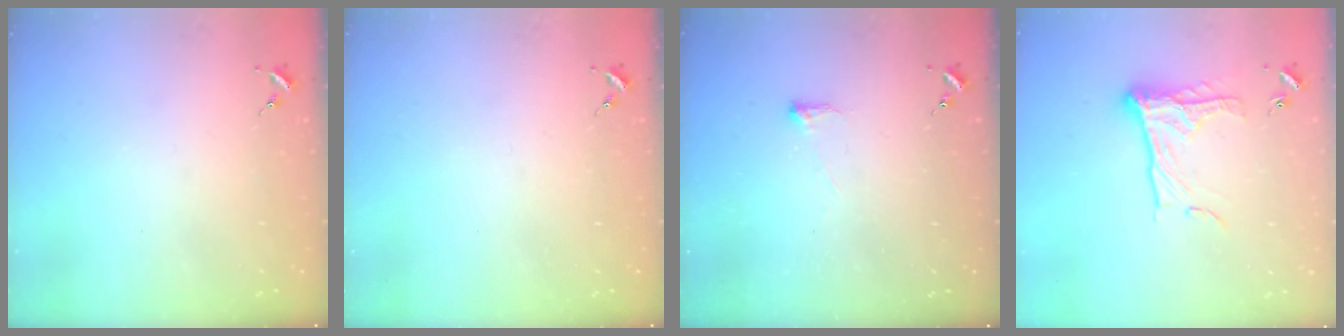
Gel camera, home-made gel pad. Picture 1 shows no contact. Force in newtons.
{"total": 0.0}
{"total": 3.3, "press": 3.2, "slide": 0.5}
{"total": 14.6, "press": 14.5, "slide": 1.0}